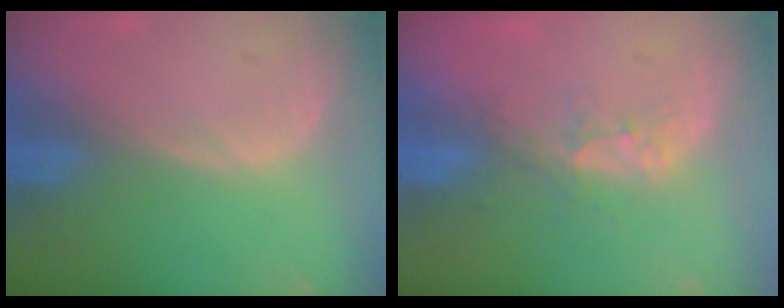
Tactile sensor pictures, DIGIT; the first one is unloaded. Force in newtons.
{"total": 3.7, "press": 3.2, "slide": 1.9}